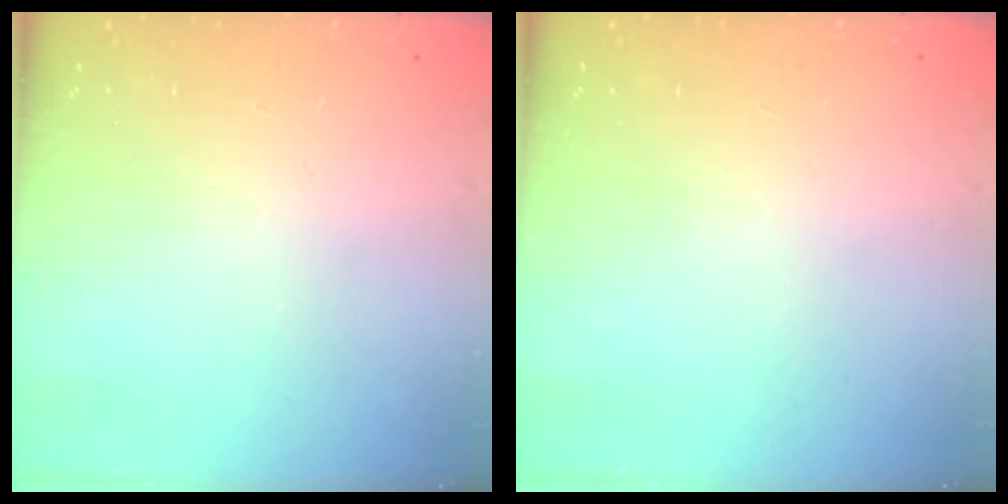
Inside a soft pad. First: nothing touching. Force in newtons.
{"total": 0.0}